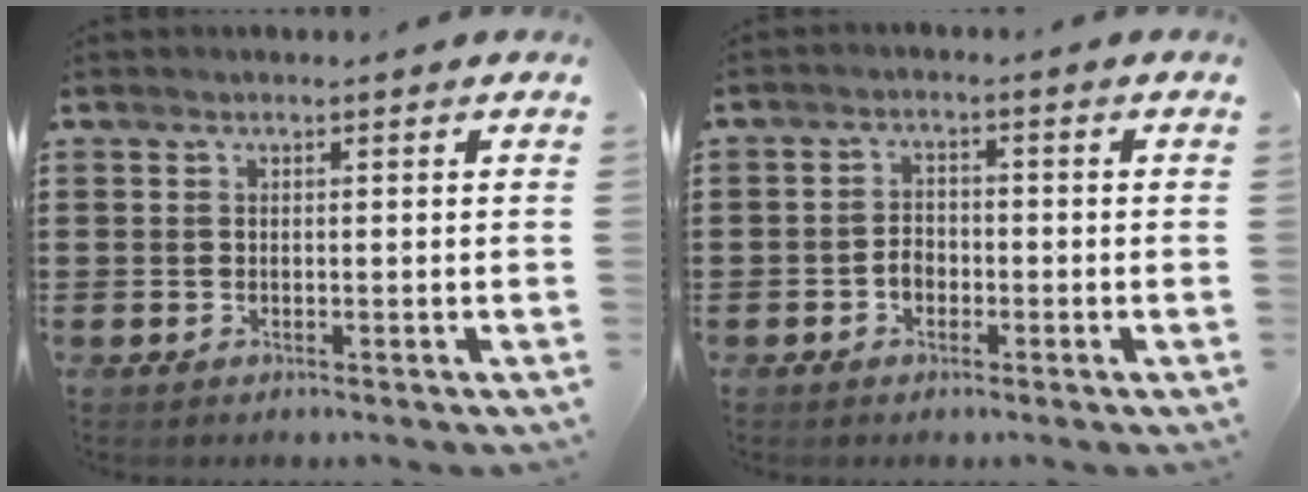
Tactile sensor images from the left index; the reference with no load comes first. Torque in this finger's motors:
{"motor_torque": [0.17, 0.16, 0.07, 0.04]}